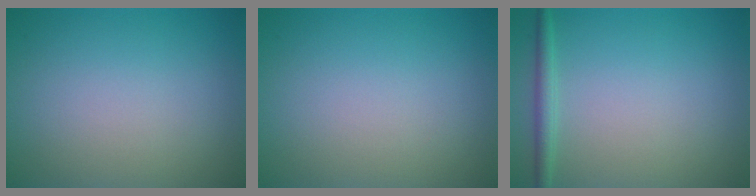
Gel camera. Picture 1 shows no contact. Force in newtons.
{"total": 0.0}
{"total": 1.6, "press": 1.6, "slide": 0.1}